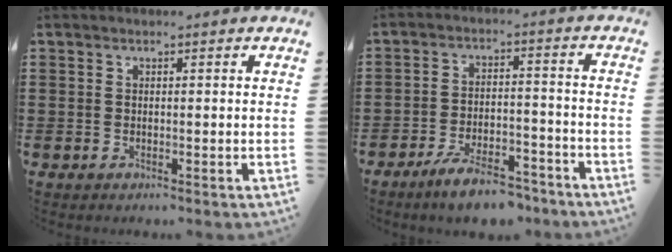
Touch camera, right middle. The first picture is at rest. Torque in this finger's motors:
{"motor_torque": [1.19, -0.95, 0.41, 0.13]}